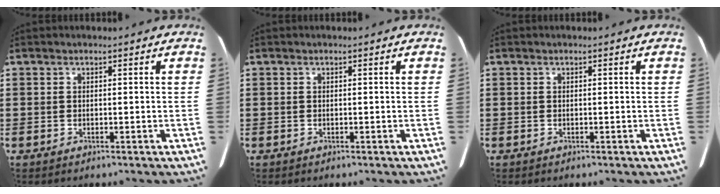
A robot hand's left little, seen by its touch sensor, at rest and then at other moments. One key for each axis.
{"total": 0.0}
{"total": 0.0}